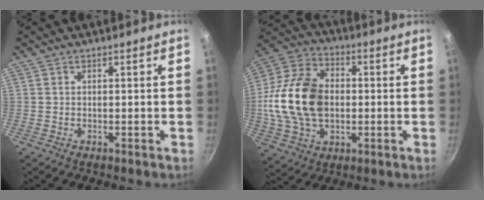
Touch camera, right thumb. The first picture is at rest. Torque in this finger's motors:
{"motor_torque": [1.43, 3.58, 1.74, -0.48, 0.26]}